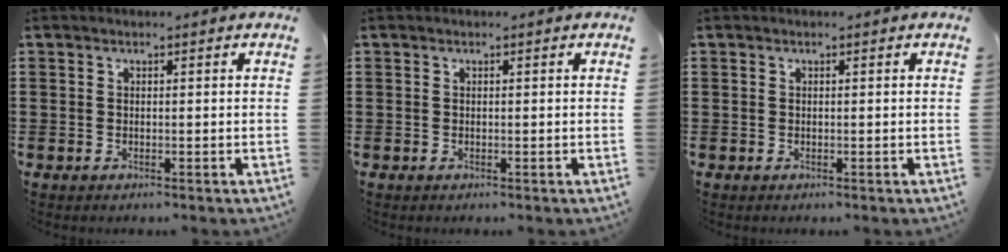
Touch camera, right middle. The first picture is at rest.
{"total": 0.0}
{"total": 0.0}